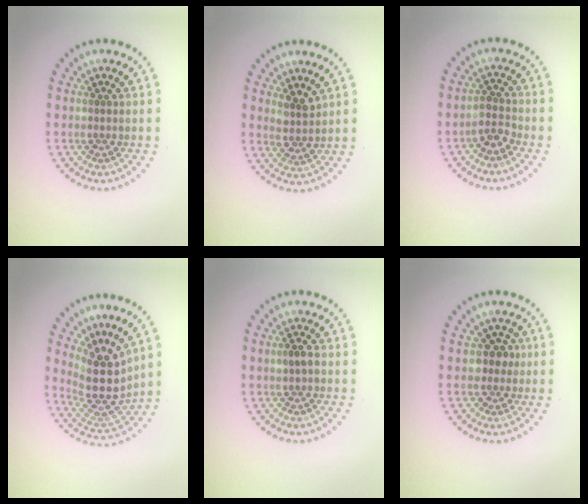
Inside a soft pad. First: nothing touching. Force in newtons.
{"total": 2.2, "press": 1.8, "slide": 1.2}
{"total": 1.9, "press": 1.5, "slide": 1.1}
{"total": 5.0, "press": 3.9, "slide": 3.2}
{"total": 1.3, "press": 1.3, "slide": 0.1}
{"total": 1.9, "press": 1.6, "slide": 1.0}